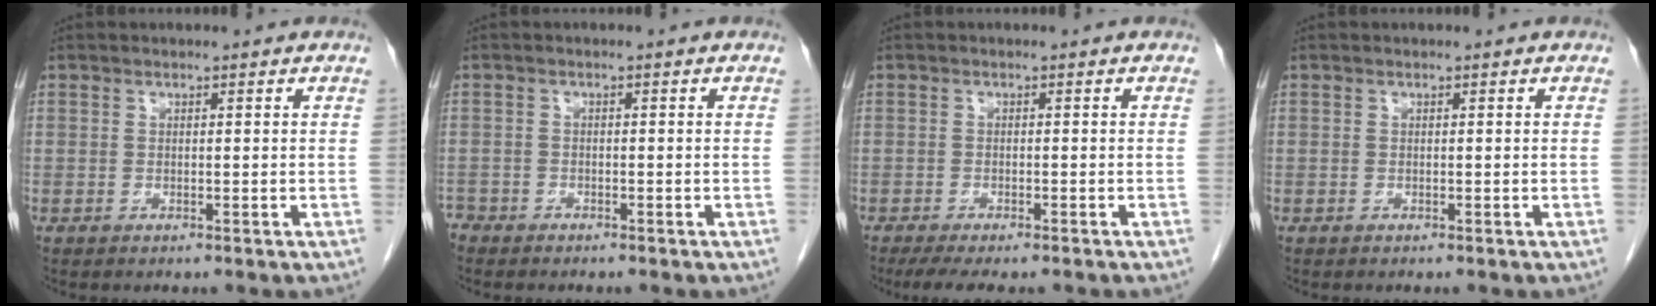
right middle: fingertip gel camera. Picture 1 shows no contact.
{"total": 2.5, "force": [-2.2, 1.1, 0.3], "torque": [-0.006, -0.001, -0.039]}
{"total": 7.5, "force": [-6.1, 1.8, 4.0], "torque": [-0.053, -0.009, -0.091]}
{"total": 0.0}